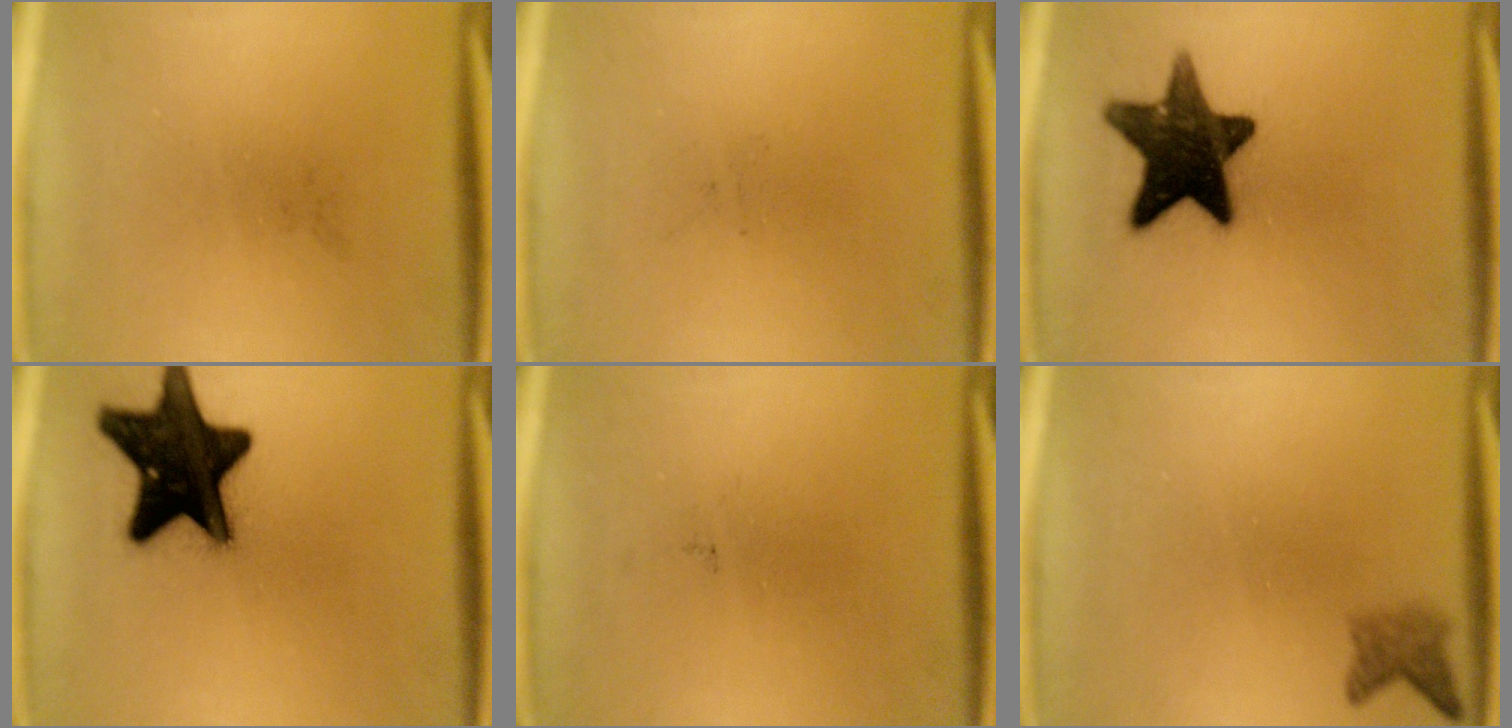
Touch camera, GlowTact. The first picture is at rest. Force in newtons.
{"total": 0.0}
{"total": 15.0}
{"total": 19.3}
{"total": 0.0}
{"total": 2.1}